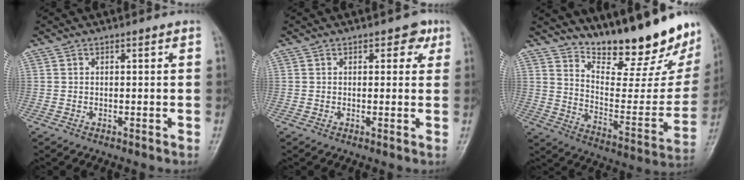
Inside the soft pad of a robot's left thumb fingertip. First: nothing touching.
{"total": 3.3, "force": [1.5, 2.2, 2.0], "torque": [0.004, -0.001, 0.012]}
{"total": 24.7, "force": [19.7, 6.6, 13.3], "torque": [-0.159, -0.130, 0.286]}